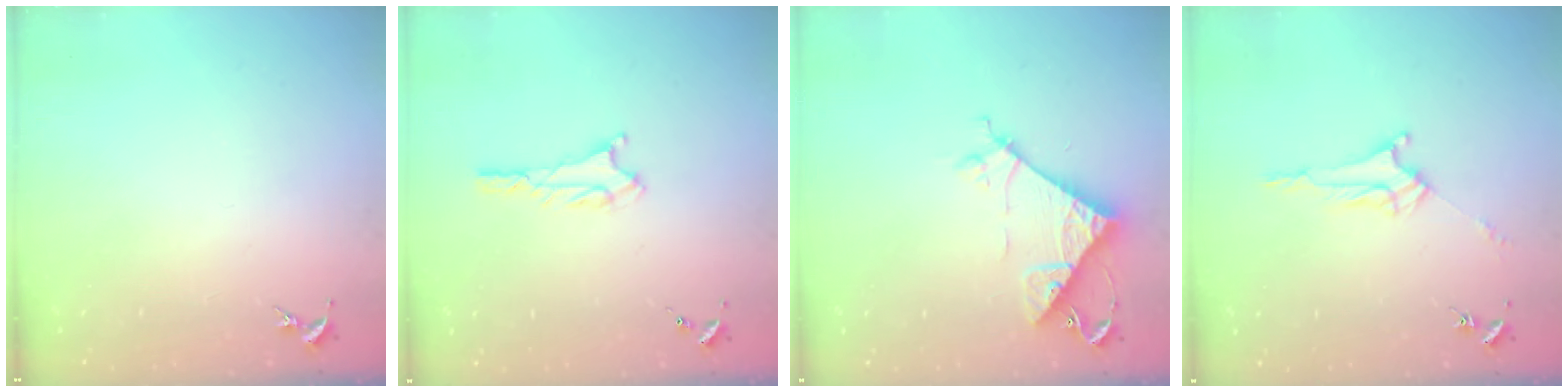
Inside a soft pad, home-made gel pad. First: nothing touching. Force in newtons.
{"total": 1.8, "press": 1.8, "slide": 0.2}
{"total": 7.7, "press": 7.7, "slide": 0.7}
{"total": 3.0, "press": 3.0, "slide": 0.3}